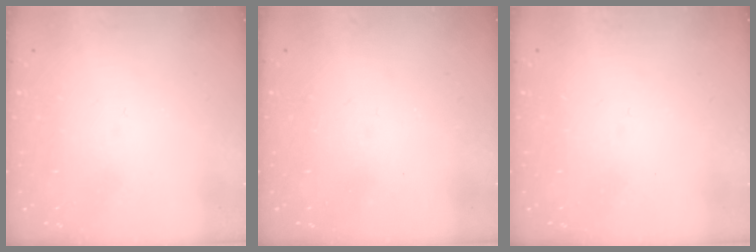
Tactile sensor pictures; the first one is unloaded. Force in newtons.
{"total": 2.5, "press": 2.4, "slide": 0.4}
{"total": 0.0}